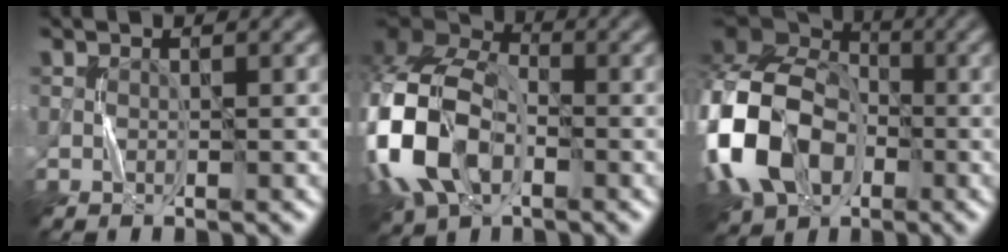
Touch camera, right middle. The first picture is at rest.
{"total": 13.0, "force": [-4.0, 8.4, 9.0], "torque": [-0.232, -0.017, -0.089]}
{"total": 15.5, "force": [-4.7, 11.3, 9.5], "torque": [-0.216, -0.017, -0.099]}